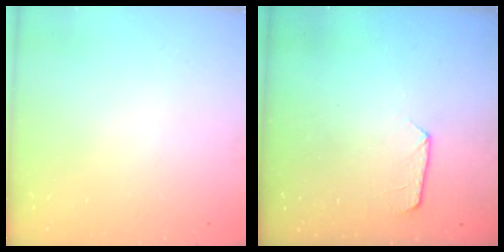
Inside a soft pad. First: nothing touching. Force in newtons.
{"total": 7.3, "press": 7.3, "slide": 0.7}